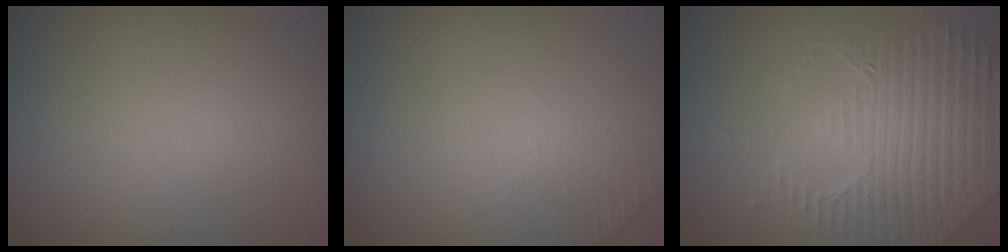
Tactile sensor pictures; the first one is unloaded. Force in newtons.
{"total": 1.0, "press": 0.5, "slide": 0.9}
{"total": 6.6, "press": 5.3, "slide": 4.0}